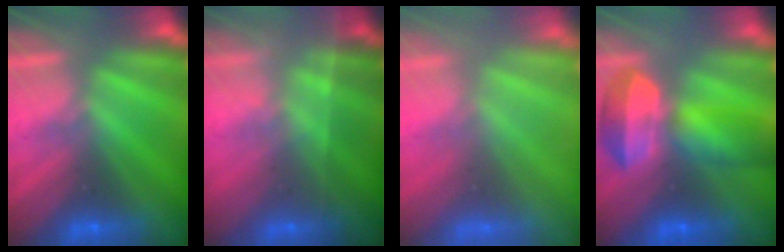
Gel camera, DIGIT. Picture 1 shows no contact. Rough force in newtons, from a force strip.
{"total": 1.7}
{"total": 7.4}
{"total": 6.9}